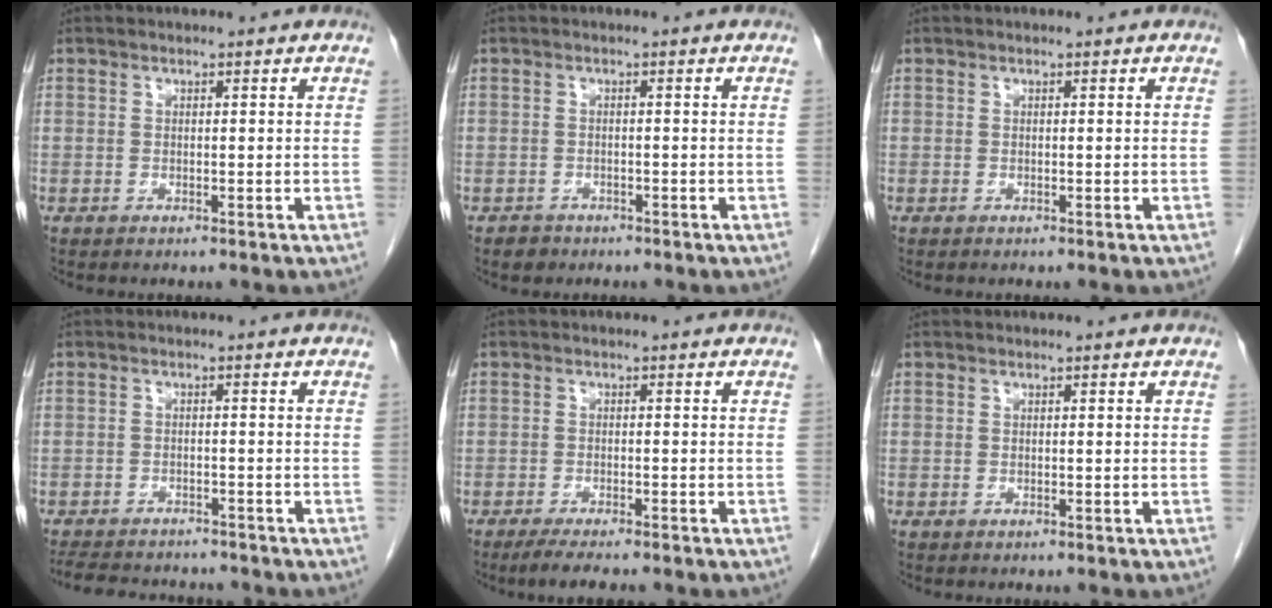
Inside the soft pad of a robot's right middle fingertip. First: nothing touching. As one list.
[{"total": 1.4, "force": [-1.0, 1.0, 0.1], "torque": [-0.010, 0.001, -0.015]}, {"total": 0.0}, {"total": 10.1, "force": [-9.1, 2.8, 3.3], "torque": [-0.065, -0.002, -0.124]}, {"total": 4.7, "force": [-3.7, 0.4, 2.8], "torque": [-0.046, -0.011, -0.055]}, {"total": 0.0}]